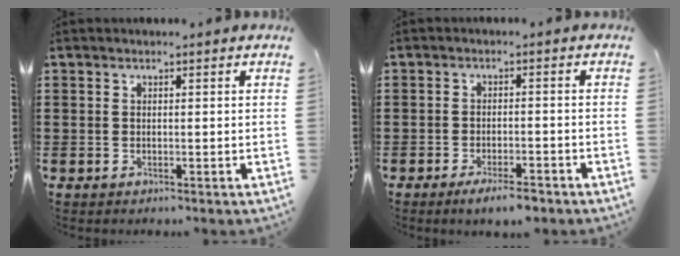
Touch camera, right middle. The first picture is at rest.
{"total": 3.2, "force": [-2.4, 0.5, 2.0], "torque": [-0.039, 0.001, -0.045]}